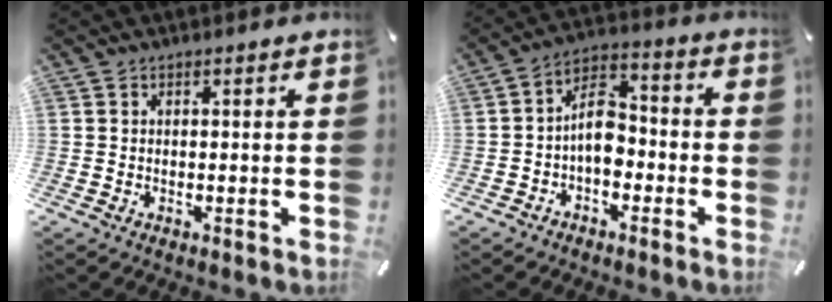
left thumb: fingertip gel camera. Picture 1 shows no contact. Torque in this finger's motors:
{"motor_torque": [0.99, 1.32, 0.95, 0.24, 0.31]}